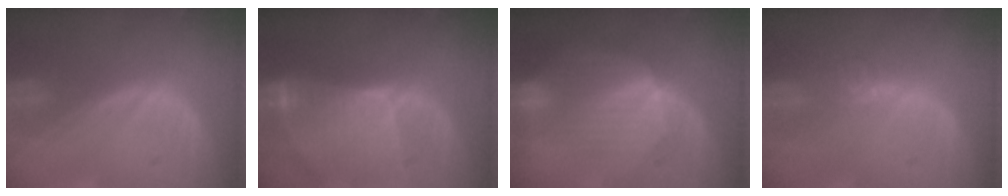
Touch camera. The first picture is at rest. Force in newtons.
{"total": 9.3, "press": 8.2, "slide": 4.4}
{"total": 7.1, "press": 7.0, "slide": 1.2}
{"total": 3.6, "press": 3.5, "slide": 1.0}